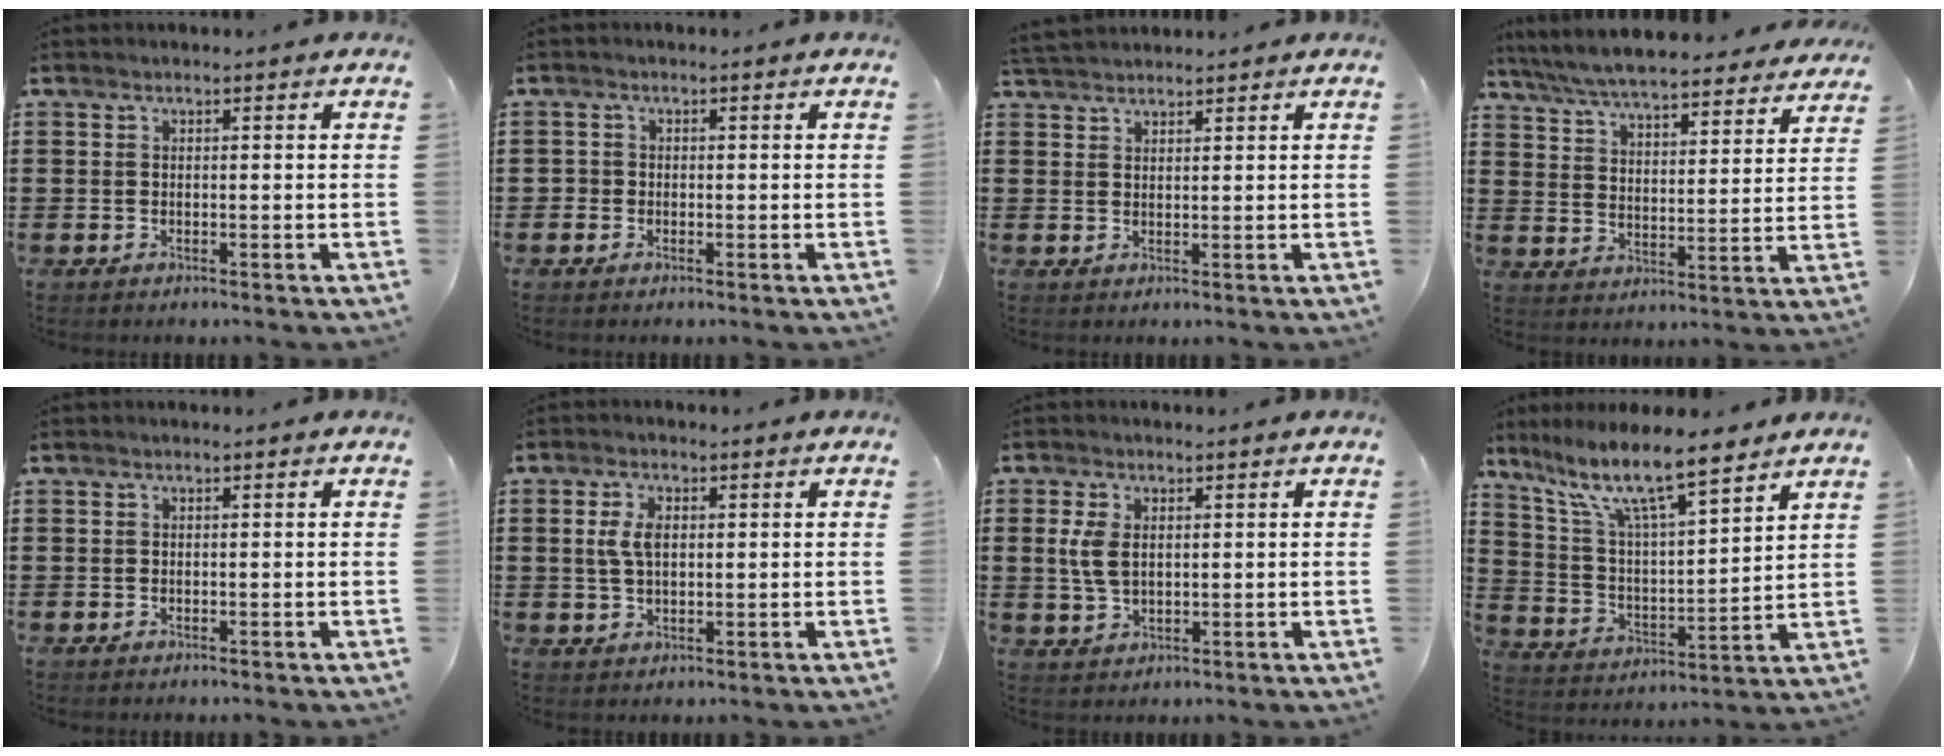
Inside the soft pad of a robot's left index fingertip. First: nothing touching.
{"total": 0.9, "force": [-0.3, 0.8, 0.2], "torque": [-0.006, 0.003, -0.007]}
{"total": 2.4, "force": [2.3, 0.4, 0.3], "torque": [-0.013, 0.000, 0.046]}
{"total": 6.8, "force": [6.6, 0.2, 1.8], "torque": [-0.063, -0.040, 0.116]}
{"total": 0.0}
{"total": 3.9, "force": [0.7, 2.1, 3.2], "torque": [-0.076, 0.007, 0.009]}
{"total": 4.5, "force": [0.9, 2.6, 3.5], "torque": [-0.090, 0.002, 0.012]}
{"total": 10.5, "force": [8.1, 2.0, 6.4], "torque": [-0.153, -0.041, 0.137]}